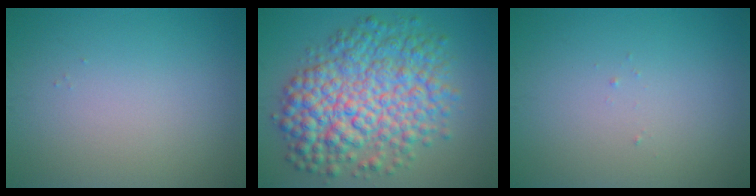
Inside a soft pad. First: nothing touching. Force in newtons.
{"total": 9.9, "press": 9.9, "slide": 0.1}
{"total": 0.0}